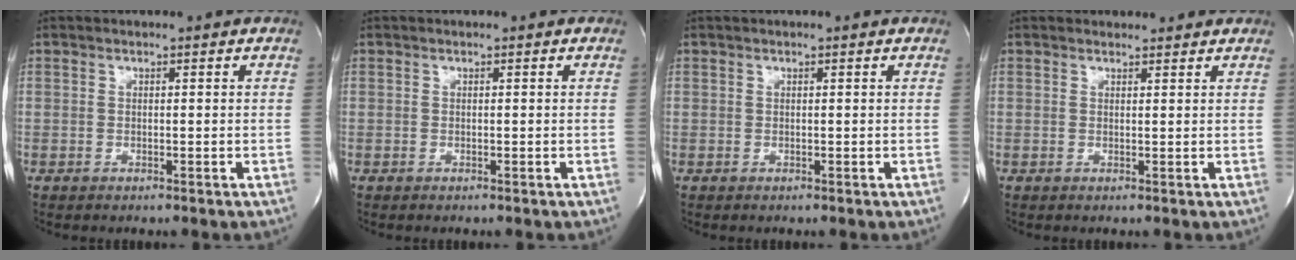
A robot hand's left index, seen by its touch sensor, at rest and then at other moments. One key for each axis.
{"total": 0.0}
{"total": 1.6, "fx": 1.5, "fy": -0.1, "fz": 0.6, "tx": -0.011, "ty": 0.016, "tz": 0.019}
{"total": 2.7, "fx": 2.6, "fy": 0.6, "fz": 0.1, "tx": -0.014, "ty": 0.008, "tz": 0.031}